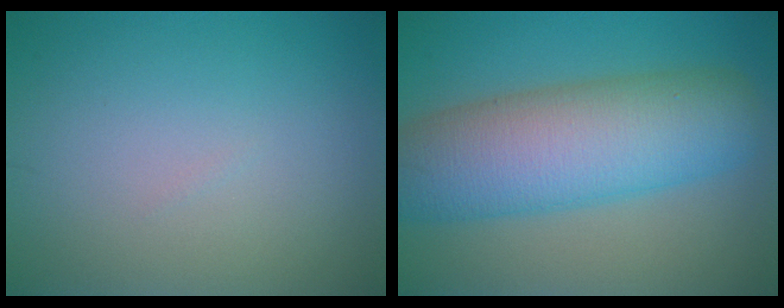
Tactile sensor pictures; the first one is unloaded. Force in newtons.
{"total": 10.5, "press": 10.5, "slide": 0.3}